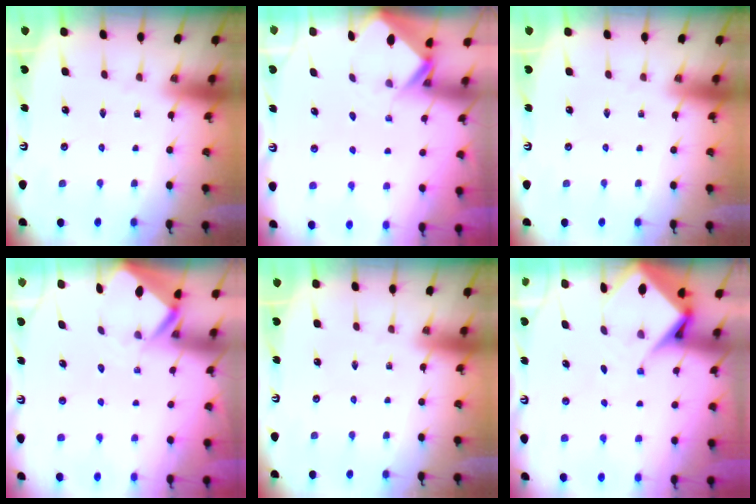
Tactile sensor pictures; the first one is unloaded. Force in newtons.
{"total": 2.7, "press": 2.7, "slide": 0.1}
{"total": 0.0}
{"total": 3.4, "press": 3.4, "slide": 0.3}
{"total": 0.0}
{"total": 7.7, "press": 7.6, "slide": 0.6}